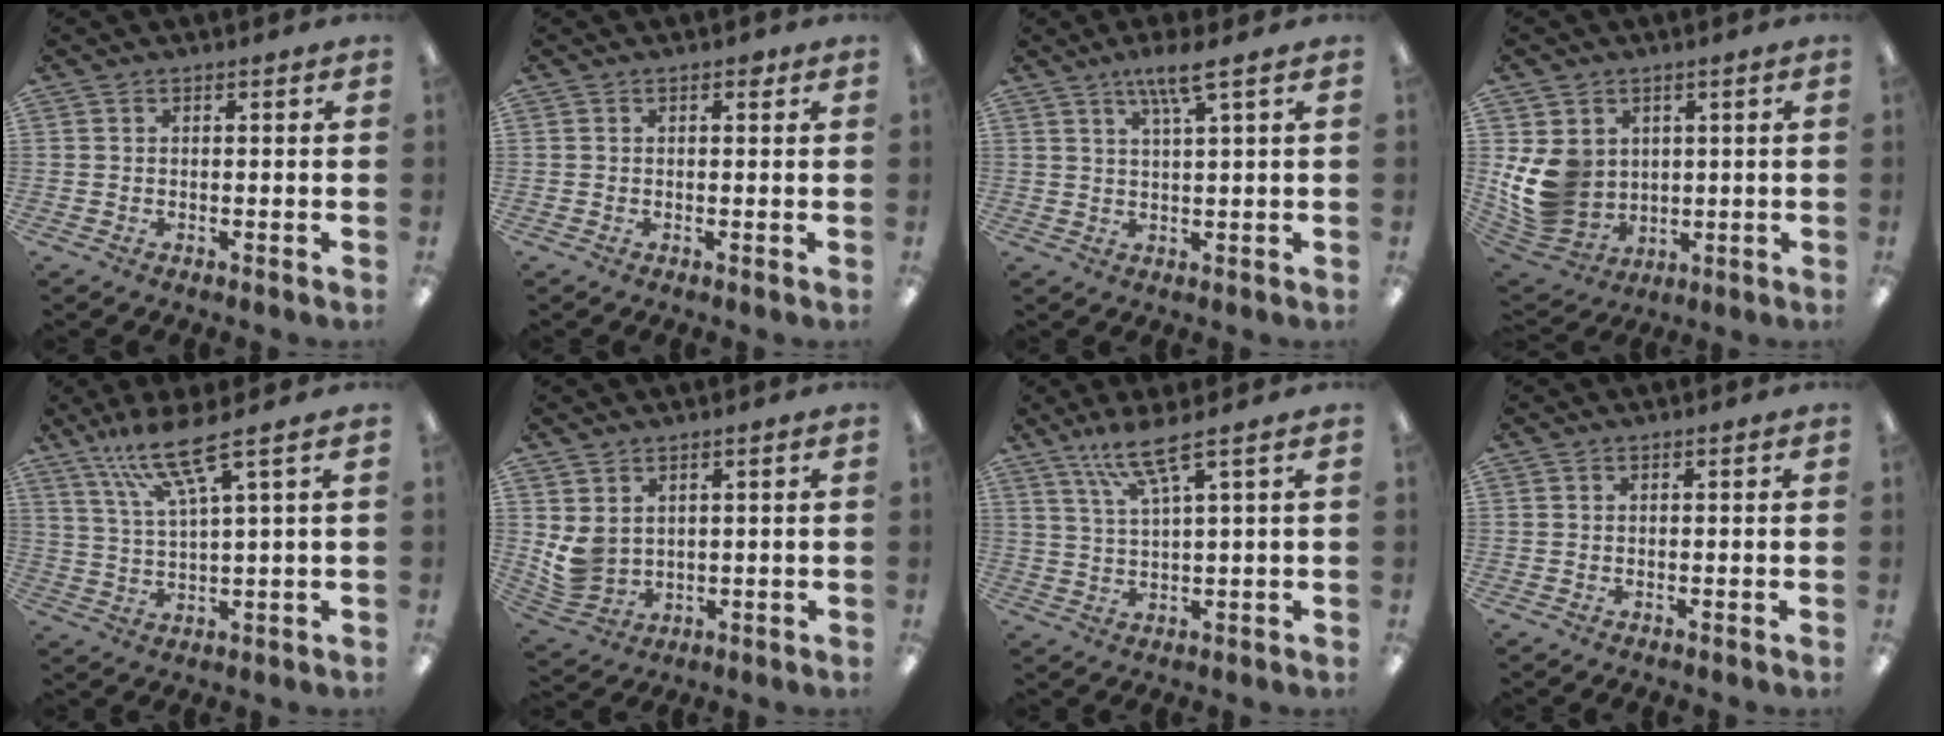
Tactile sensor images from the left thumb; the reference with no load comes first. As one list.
[{"total": 1.1, "force": [0.6, 0.6, 0.7], "torque": [-0.006, 0.000, 0.009]}, {"total": 10.3, "force": [7.3, 1.0, 7.2], "torque": [-0.140, -0.030, 0.124]}, {"total": 12.6, "force": [1.5, 11.0, 6.0], "torque": [-0.147, -0.010, 0.035]}, {"total": 11.7, "force": [7.9, 1.5, 8.5], "torque": [-0.181, -0.028, 0.141]}, {"total": 6.1, "force": [2.1, 5.0, 2.6], "torque": [-0.063, -0.010, 0.044]}, {"total": 8.5, "force": [5.7, 1.1, 6.2], "torque": [-0.134, -0.013, 0.102]}, {"total": 0.0}]